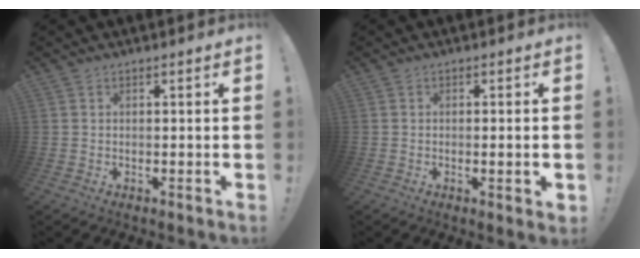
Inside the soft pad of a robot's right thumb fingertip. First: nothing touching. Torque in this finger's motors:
{"motor_torque": [0.20, 0.19, 0.14, -0.06, 0.01]}